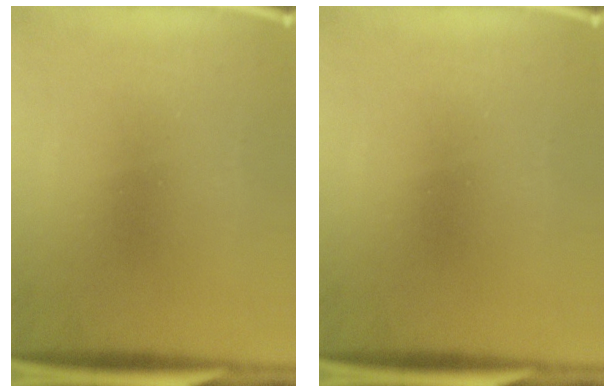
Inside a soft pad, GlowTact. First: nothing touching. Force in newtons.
{"total": 0.0}